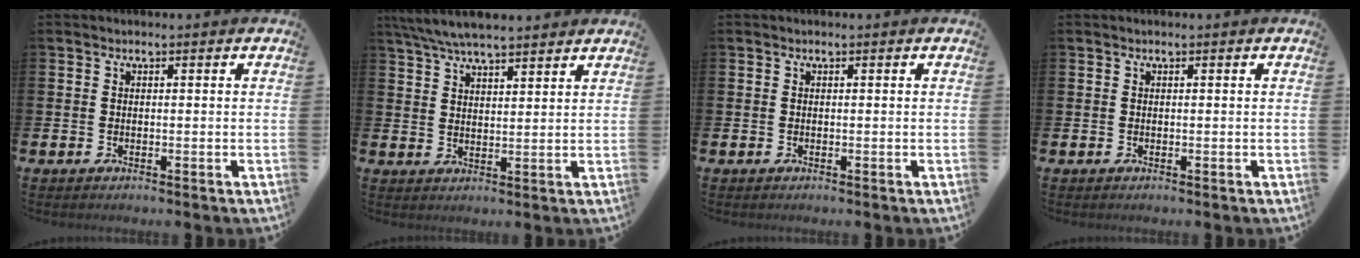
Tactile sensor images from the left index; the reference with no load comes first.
{"total": 6.2, "force": [5.8, 0.8, 1.9], "torque": [-0.056, -0.018, 0.107]}
{"total": 0.0}
{"total": 0.0}